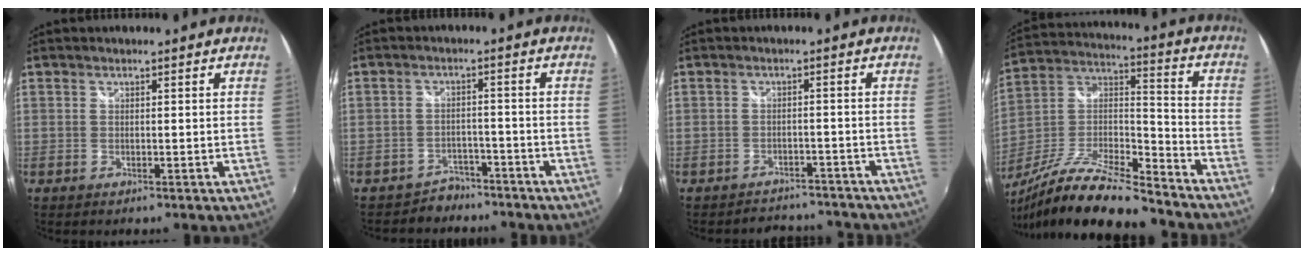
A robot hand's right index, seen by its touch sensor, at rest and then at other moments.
{"total": 5.0, "force": [-4.2, 2.8, -0.2], "torque": [-0.005, 0.017, -0.065]}
{"total": 9.4, "force": [-8.6, 3.3, 2.1], "torque": [-0.045, 0.010, -0.105]}
{"total": 21.1, "force": [-16.3, 4.5, 12.5], "torque": [-0.240, -0.020, -0.286]}